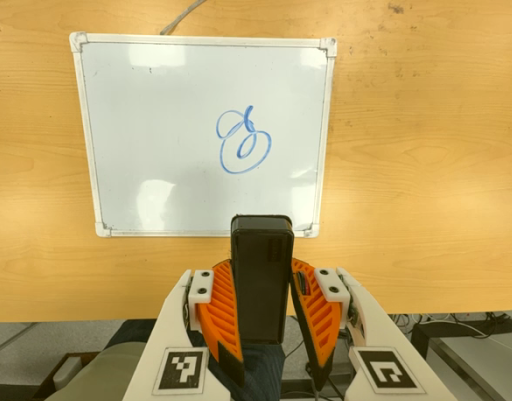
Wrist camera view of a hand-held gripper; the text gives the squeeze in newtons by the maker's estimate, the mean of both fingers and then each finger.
{"total": 8.8, "left": 7.3, "right": 10.3}